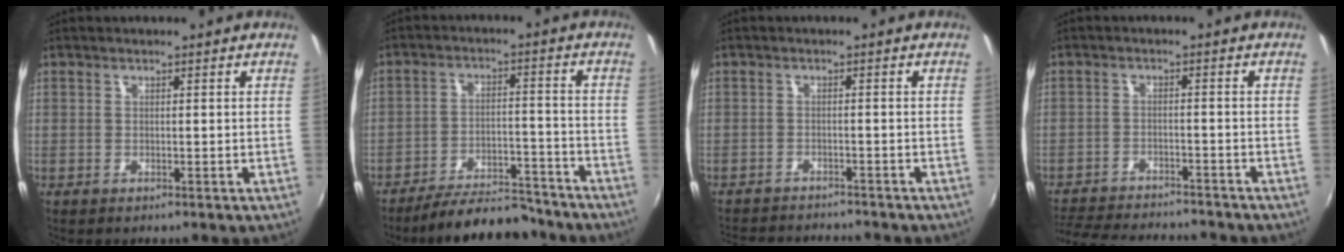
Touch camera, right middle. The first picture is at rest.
{"total": 14.3, "force": [-12.8, 3.5, 5.5], "torque": [-0.108, 0.009, -0.177]}
{"total": 9.9, "force": [-9.2, 1.9, 3.3], "torque": [-0.084, -0.012, -0.137]}
{"total": 15.9, "force": [-14.1, 3.5, 6.3], "torque": [-0.139, -0.012, -0.207]}